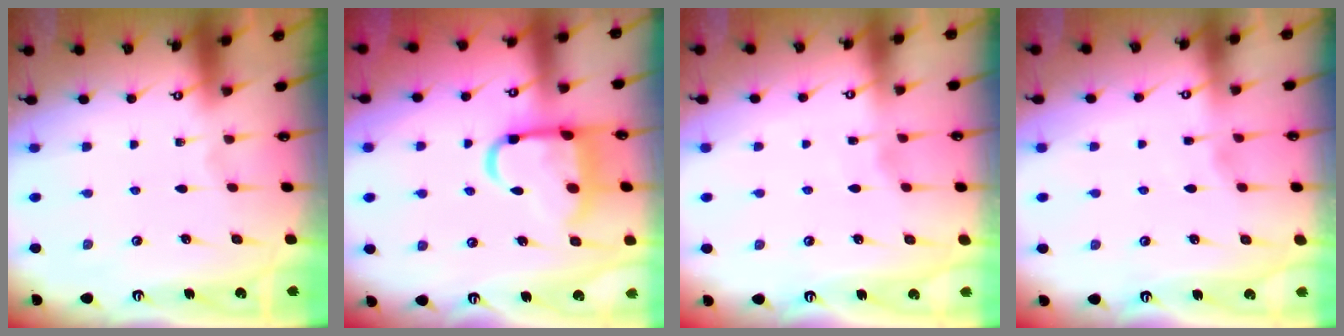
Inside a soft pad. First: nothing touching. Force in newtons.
{"total": 13.4, "press": 13.3, "slide": 1.7}
{"total": 3.2, "press": 3.2, "slide": 0.5}
{"total": 1.9, "press": 1.9, "slide": 0.4}